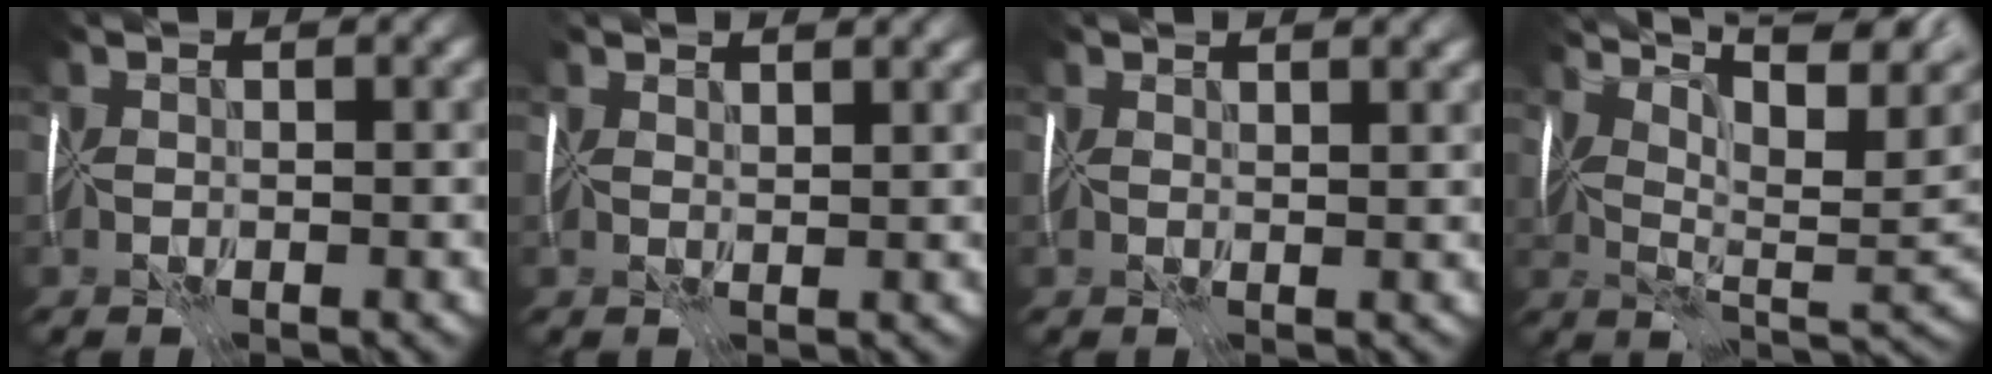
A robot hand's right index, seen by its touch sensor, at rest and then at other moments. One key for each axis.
{"total": 2.0, "fx": 1.7, "fy": 0.3, "fz": 0.9, "tx": -0.009, "ty": 0.004, "tz": 0.024}
{"total": 2.8, "fx": 2.1, "fy": 0.9, "fz": 1.5, "tx": -0.006, "ty": 0.016, "tz": 0.016}
{"total": 12.2, "fx": 6.5, "fy": 3.8, "fz": 9.6, "tx": -0.154, "ty": 0.020, "tz": 0.103}